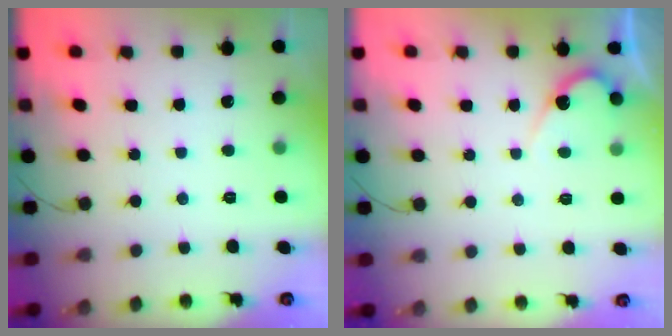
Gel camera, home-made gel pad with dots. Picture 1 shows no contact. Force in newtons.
{"total": 5.2, "press": 5.1, "slide": 0.3}